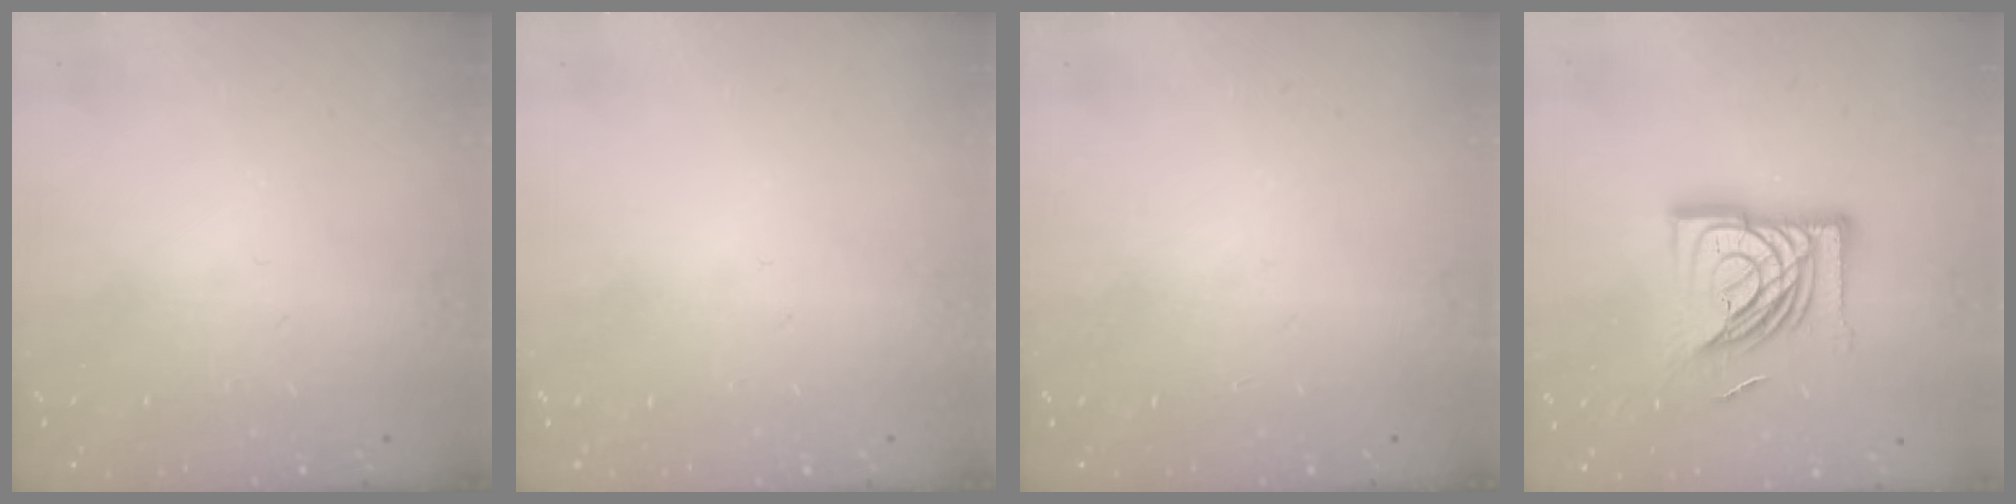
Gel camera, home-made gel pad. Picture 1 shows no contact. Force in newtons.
{"total": 0.0}
{"total": 0.0}
{"total": 19.6, "press": 19.5, "slide": 2.2}